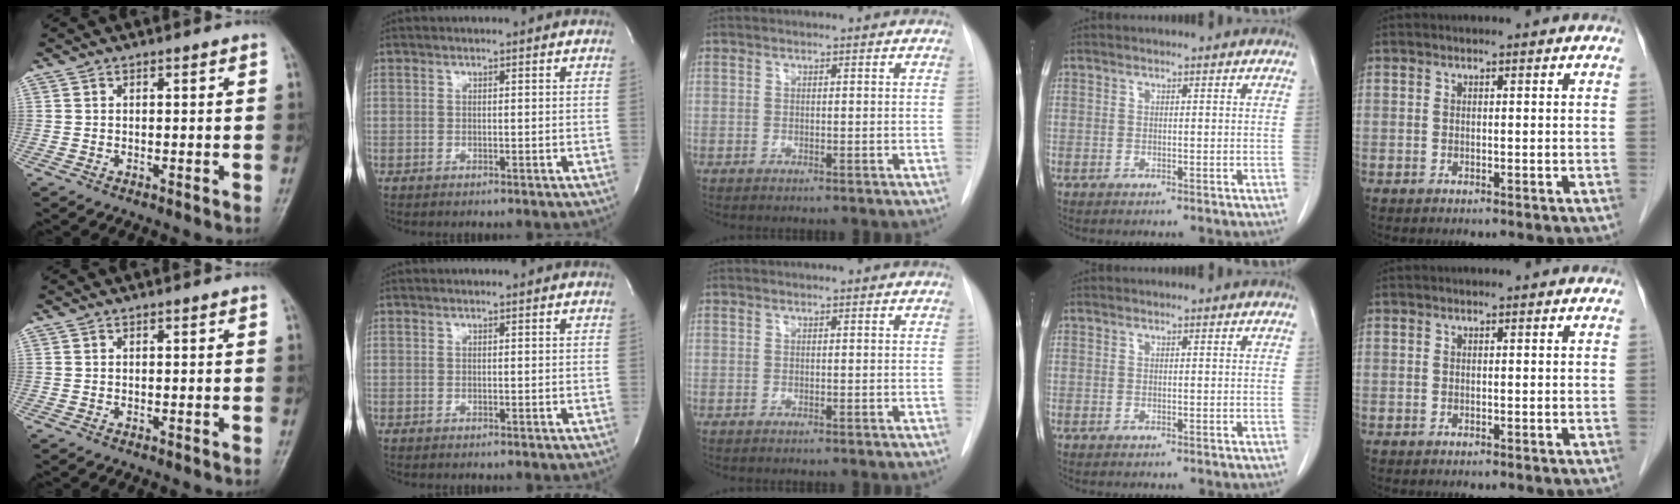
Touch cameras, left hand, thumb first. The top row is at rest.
{}